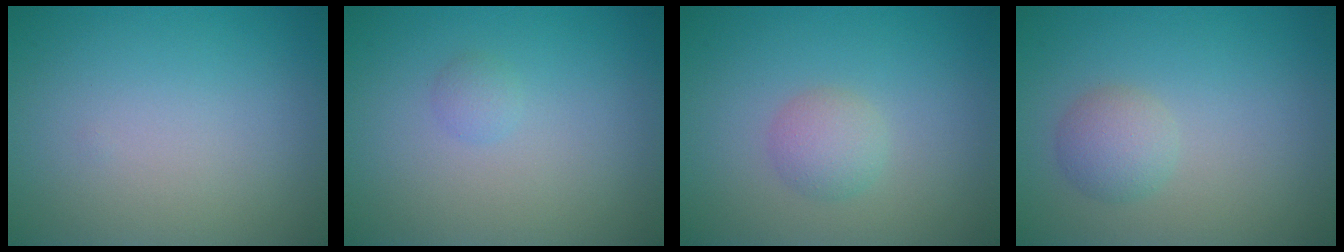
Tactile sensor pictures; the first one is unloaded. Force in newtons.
{"total": 0.8, "press": 0.8, "slide": 0.0}
{"total": 2.0, "press": 2.0, "slide": 0.0}
{"total": 2.2, "press": 2.2, "slide": 0.1}